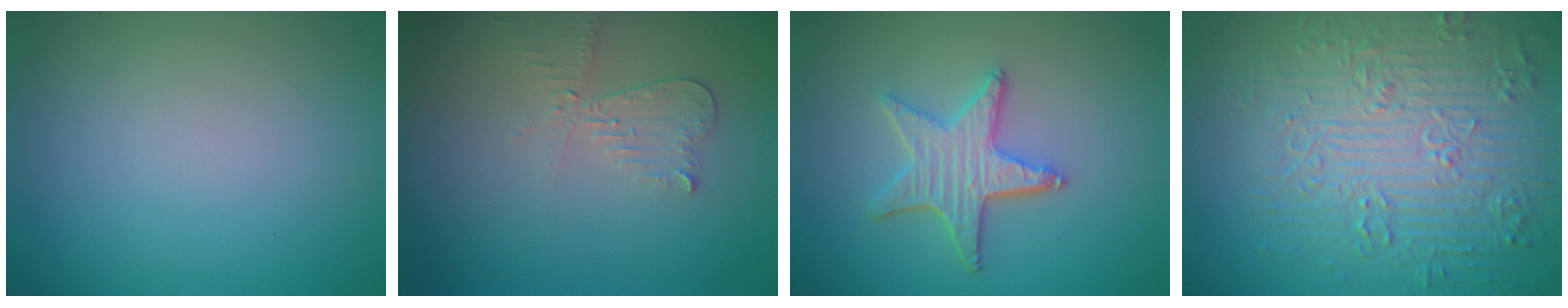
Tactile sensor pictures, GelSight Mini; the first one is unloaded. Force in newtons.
{"total": 2.2, "press": 2.2, "slide": 0.1}
{"total": 4.0, "press": 3.6, "slide": 1.9}
{"total": 8.6, "press": 6.5, "slide": 5.5}